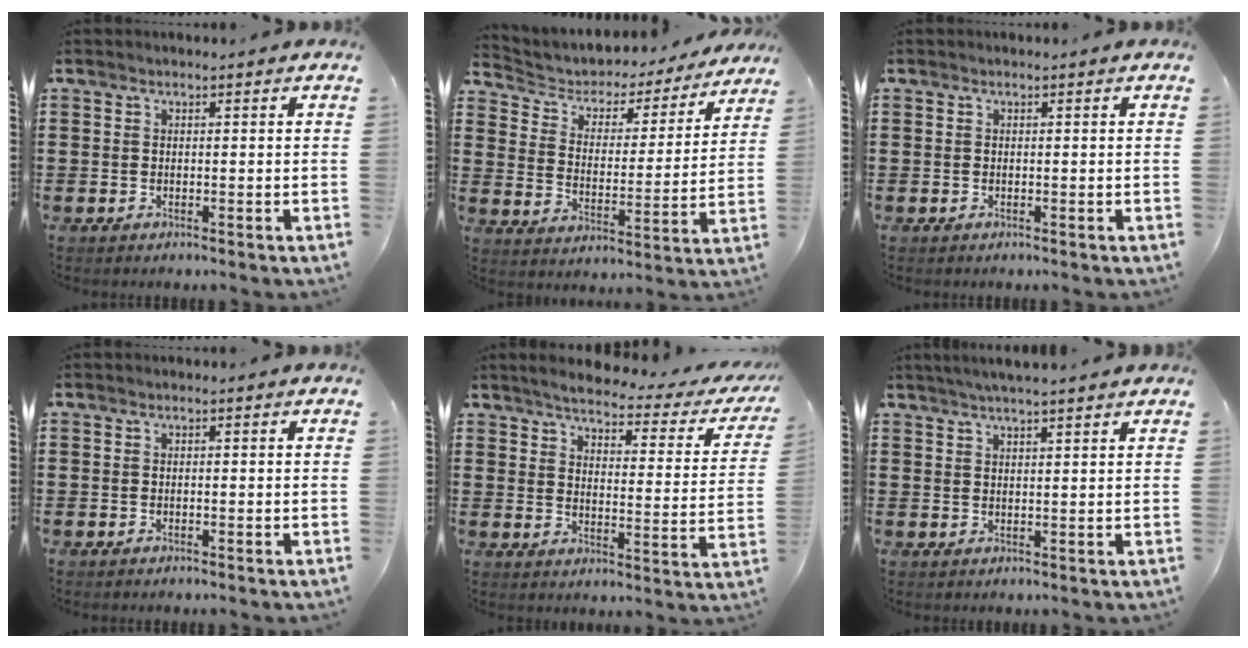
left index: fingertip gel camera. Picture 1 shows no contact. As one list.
[{"total": 3.7, "force": [3.1, 2.0, 0.6], "torque": [-0.037, -0.024, 0.043]}, {"total": 0.0}, {"total": 0.0}, {"total": 3.8, "force": [3.4, 0.2, 1.8], "torque": [-0.056, -0.024, 0.051]}, {"total": 2.8, "force": [2.5, -0.4, 1.2], "torque": [-0.028, -0.002, 0.046]}]